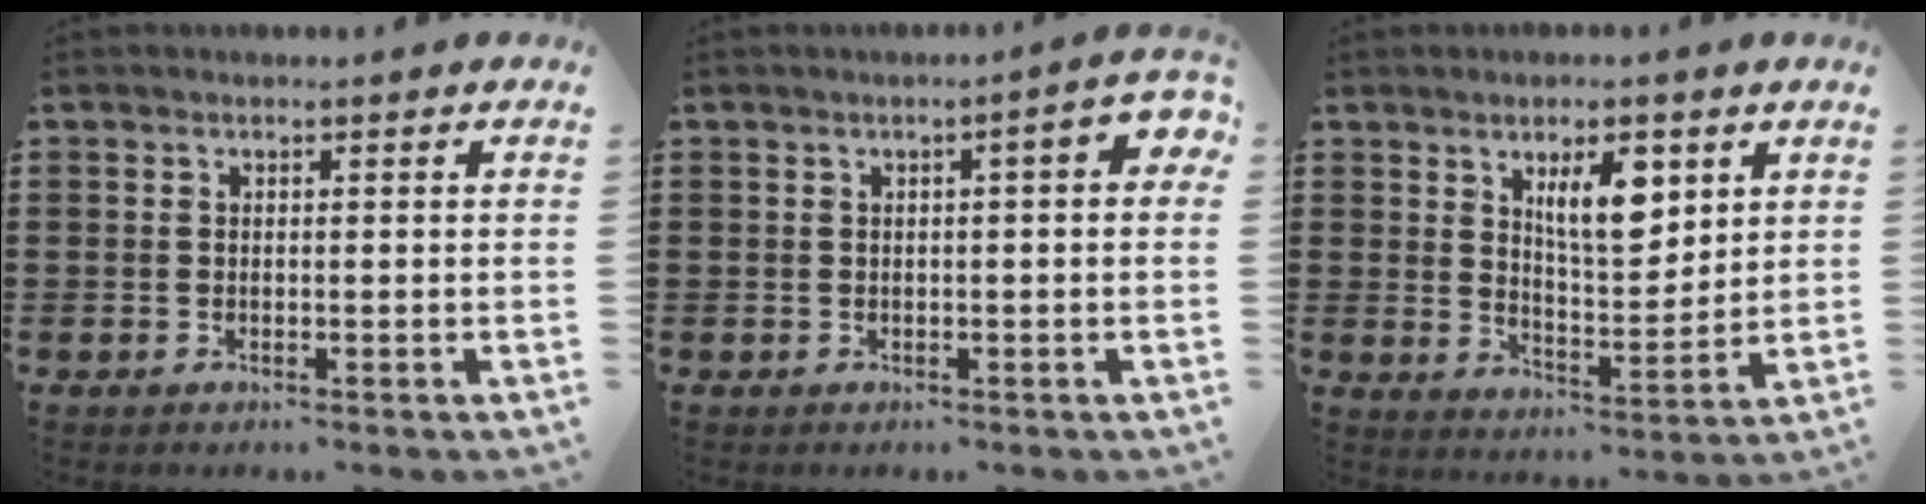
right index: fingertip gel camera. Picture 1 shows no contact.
{"total": 2.5, "force": [0.0, 0.3, 2.4], "torque": [-0.042, 0.001, 0.000]}
{"total": 8.2, "force": [4.0, 3.4, 6.4], "torque": [-0.103, -0.007, 0.063]}